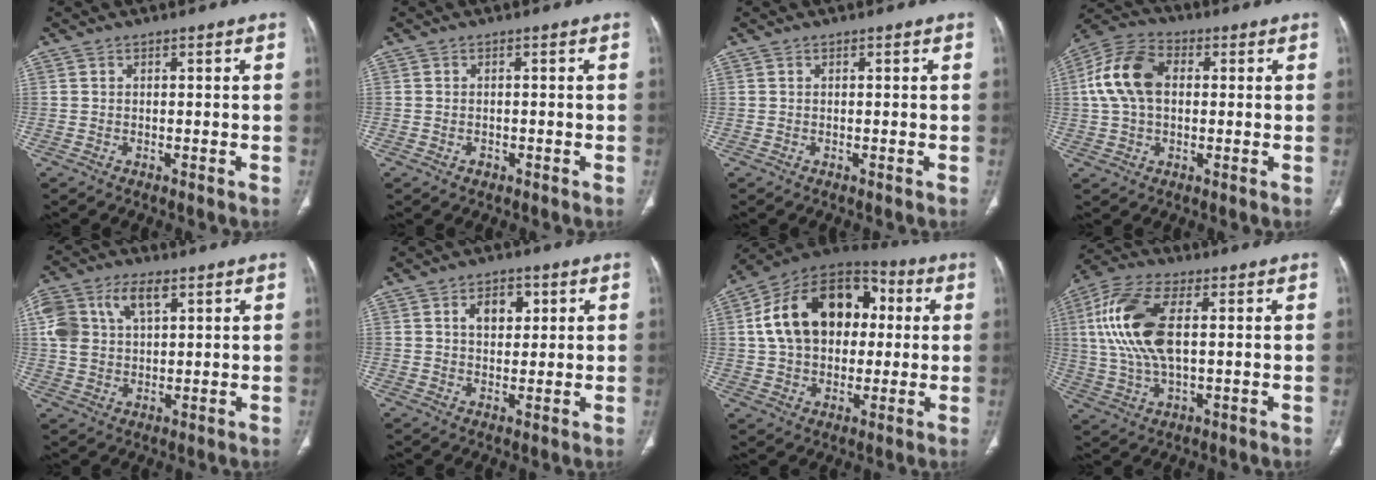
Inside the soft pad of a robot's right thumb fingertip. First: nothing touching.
{"total": 1.0, "force": [-0.5, 0.7, 0.4], "torque": [-0.007, 0.005, -0.004]}
{"total": 0.0}
{"total": 12.1, "force": [1.5, 8.0, 9.0], "torque": [-0.180, 0.028, 0.022]}
{"total": 11.6, "force": [4.4, 7.0, 8.2], "torque": [-0.167, 0.010, 0.087]}
{"total": 5.9, "force": [2.1, 3.8, 3.9], "torque": [-0.038, -0.006, 0.031]}
{"total": 21.8, "force": [3.2, 15.2, 15.3], "torque": [-0.239, 0.027, 0.050]}
{"total": 16.0, "force": [2.8, 7.8, 13.8], "torque": [-0.300, 0.011, 0.054]}